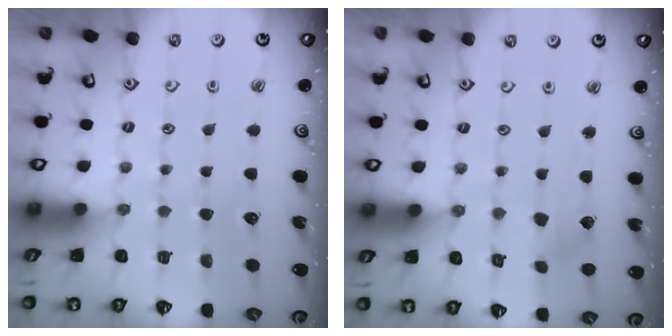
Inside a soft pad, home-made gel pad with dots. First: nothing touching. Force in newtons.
{"total": 2.3, "press": 2.2, "slide": 0.3}